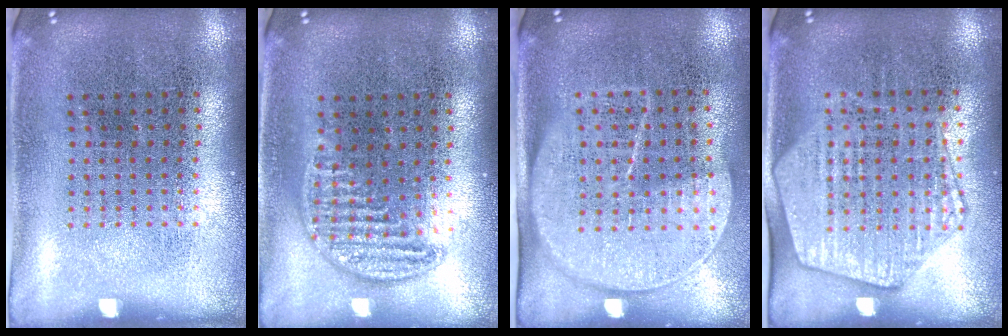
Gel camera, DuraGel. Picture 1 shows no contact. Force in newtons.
{"total": 1.0, "press": 0.9, "slide": 0.1}
{"total": 1.8, "press": 1.5, "slide": 1.0}
{"total": 2.1, "press": 1.9, "slide": 0.8}